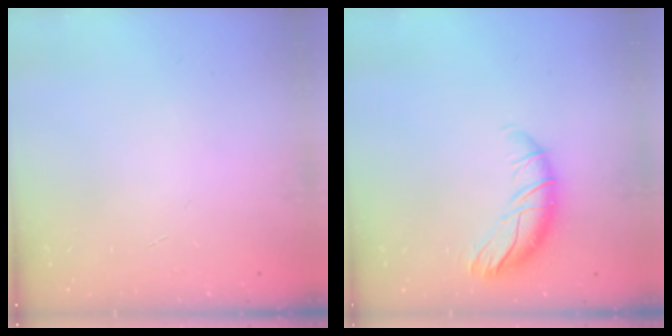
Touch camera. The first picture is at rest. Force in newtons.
{"total": 10.2, "press": 10.2, "slide": 1.0}